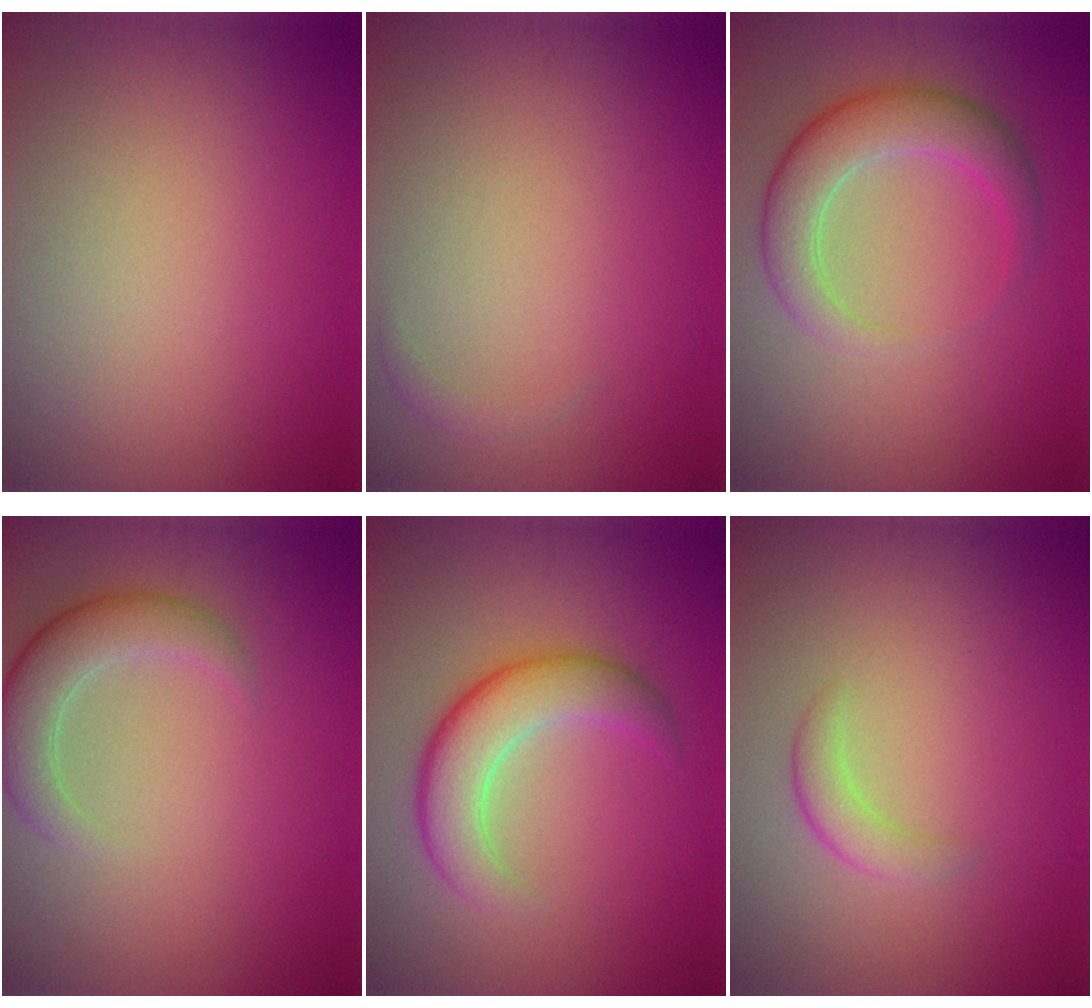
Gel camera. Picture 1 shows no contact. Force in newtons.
{"total": 0.7, "press": 0.7, "slide": 0.1}
{"total": 4.7, "press": 4.7, "slide": 0.4}
{"total": 3.9, "press": 3.9, "slide": 0.1}
{"total": 5.3, "press": 5.3, "slide": 0.4}
{"total": 1.8, "press": 1.8, "slide": 0.0}